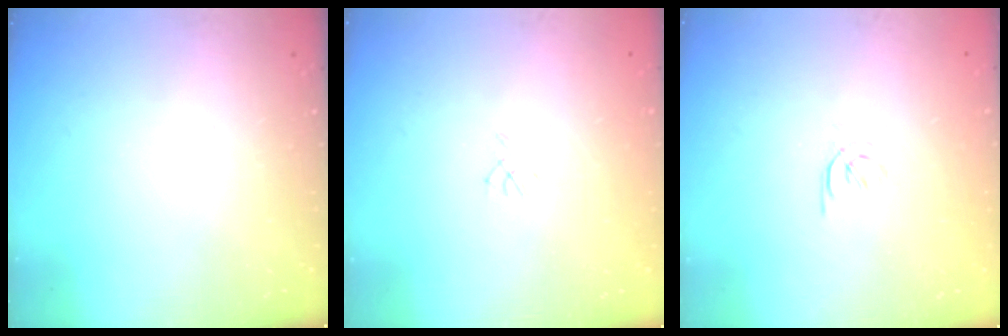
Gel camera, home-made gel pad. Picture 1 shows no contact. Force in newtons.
{"total": 0.5, "press": 0.4, "slide": 0.3}
{"total": 1.6, "press": 1.5, "slide": 0.5}